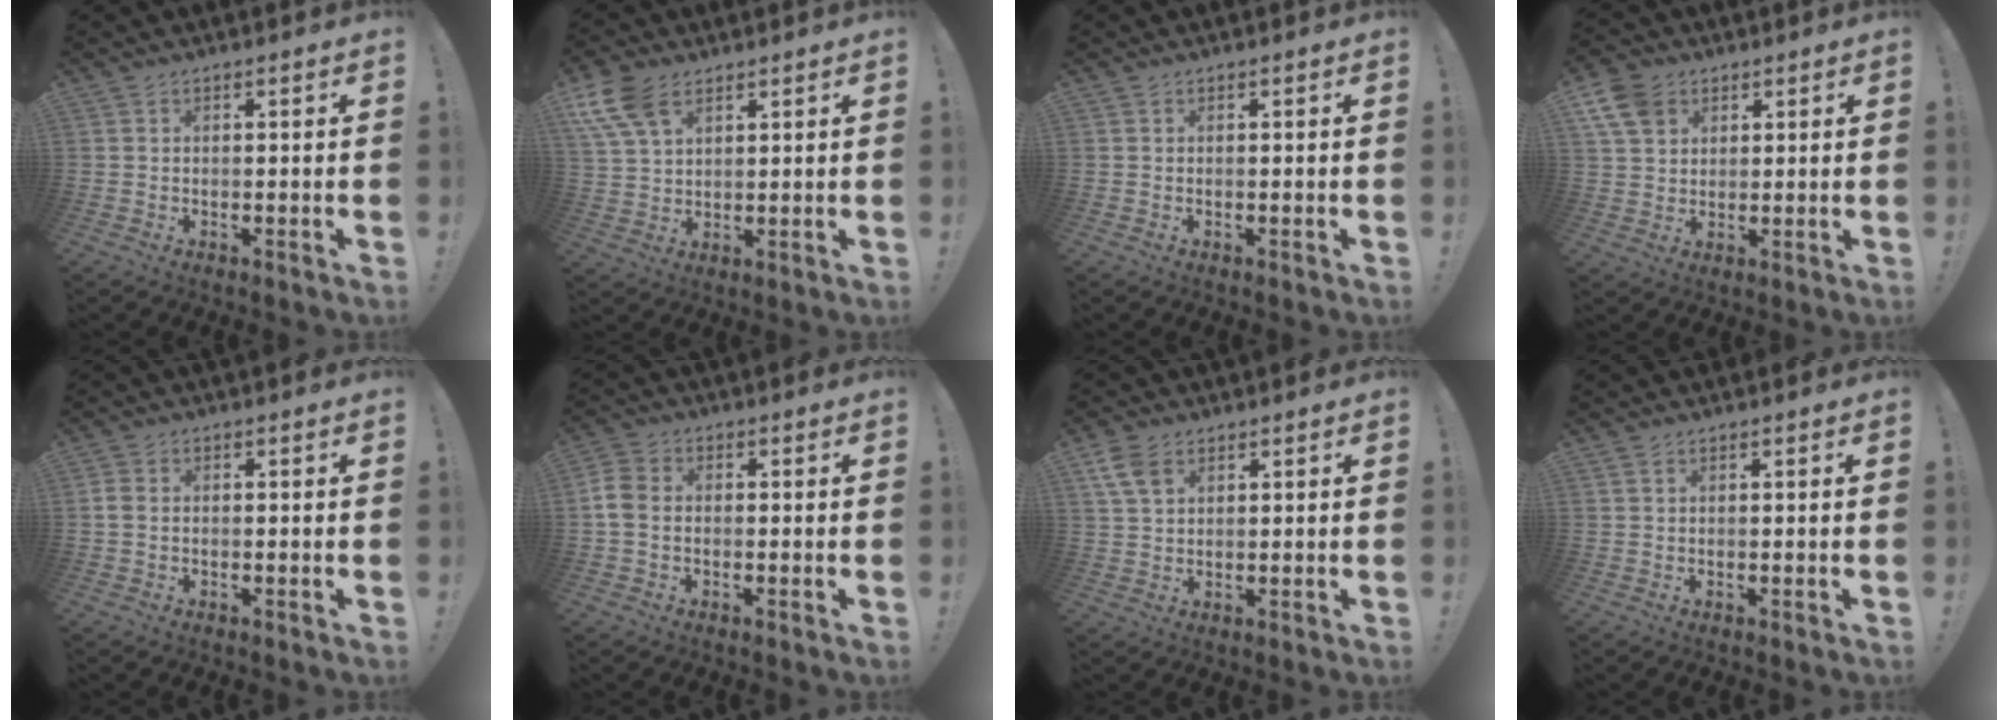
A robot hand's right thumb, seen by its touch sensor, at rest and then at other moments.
{"total": 11.0, "force": [5.6, 6.5, 6.9], "torque": [-0.141, -0.012, 0.110]}
{"total": 0.0}
{"total": 9.4, "force": [4.5, 7.1, 4.2], "torque": [-0.088, -0.013, 0.092]}
{"total": 1.9, "force": [-0.1, 1.4, 1.3], "torque": [-0.033, 0.009, 0.001]}
{"total": 6.1, "force": [-0.5, 4.4, 4.1], "torque": [-0.106, 0.009, -0.006]}
{"total": 6.1, "force": [2.8, 3.7, 4.0], "torque": [-0.078, 0.000, 0.060]}
{"total": 0.0}